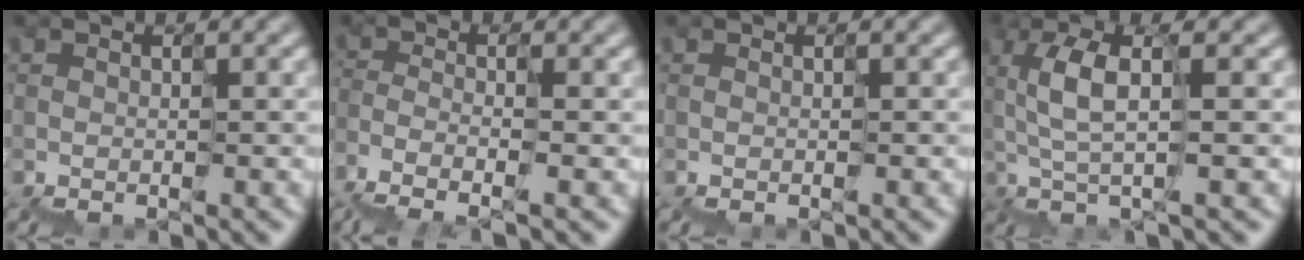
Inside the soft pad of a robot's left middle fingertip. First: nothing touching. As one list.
[{"total": 2.6, "force": [-2.6, -0.2, -0.1], "torque": [-0.020, 0.005, -0.065]}, {"total": 0.0}, {"total": 2.3, "force": [0.1, 0.7, 2.2], "torque": [-0.064, 0.012, -0.010]}]